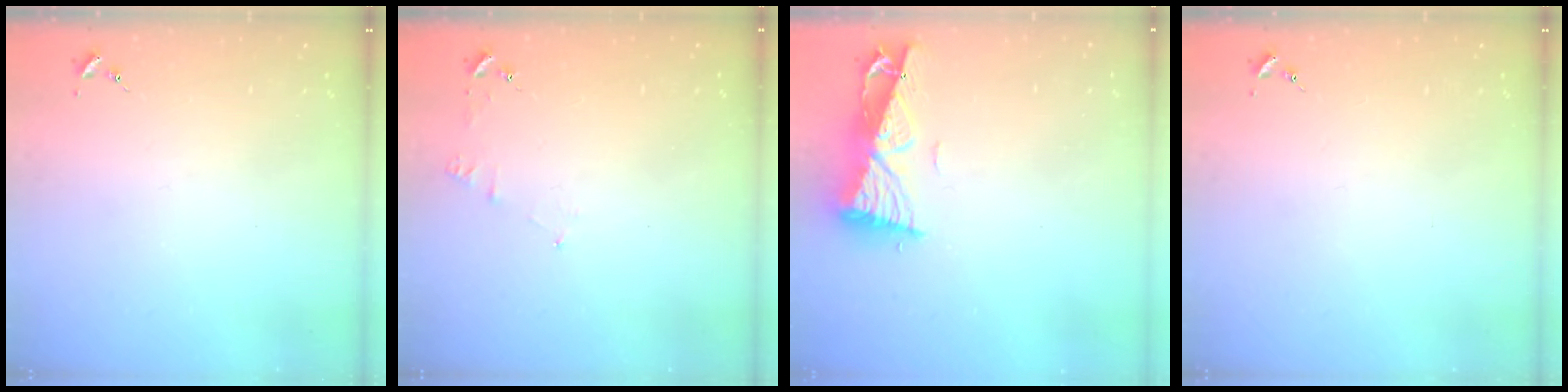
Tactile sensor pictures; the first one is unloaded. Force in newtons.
{"total": 5.2, "press": 5.1, "slide": 0.5}
{"total": 9.3, "press": 9.2, "slide": 1.3}
{"total": 0.0}